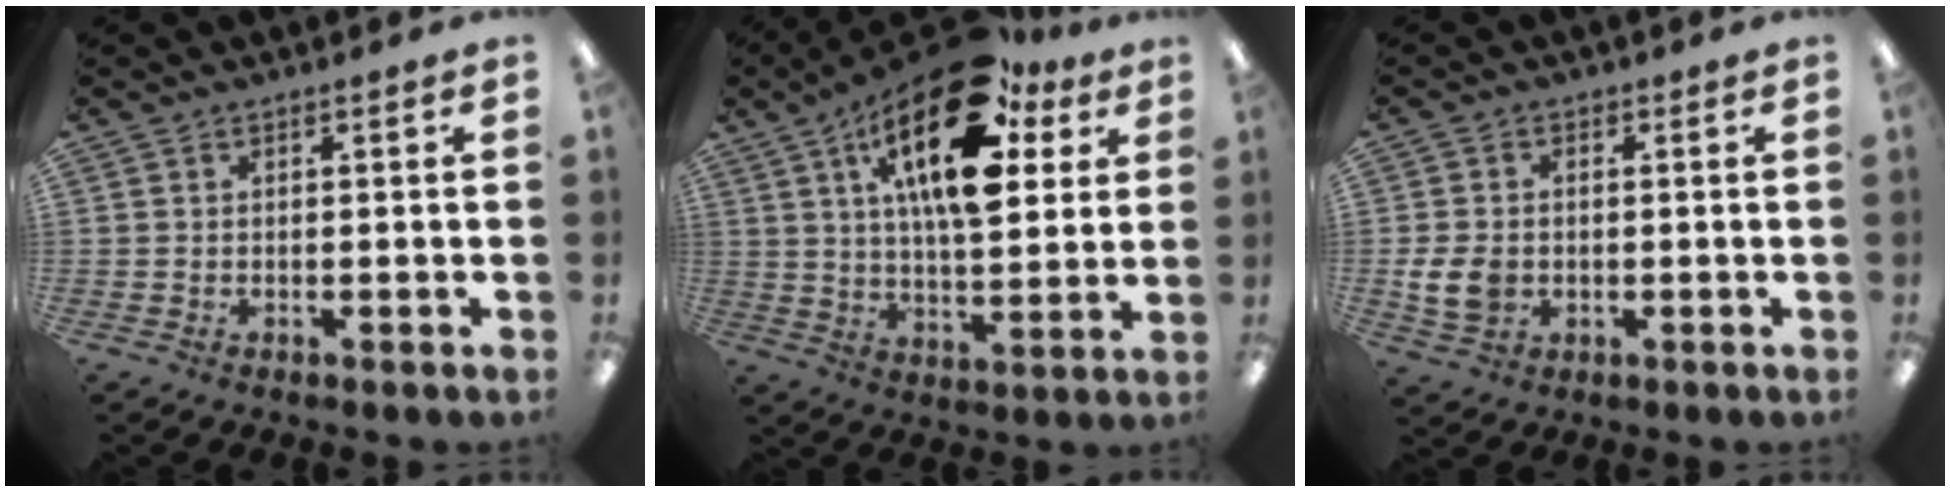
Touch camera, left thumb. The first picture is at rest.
{"total": 22.7, "force": [11.2, 10.0, 17.0], "torque": [-0.271, -0.041, 0.178]}
{"total": 7.2, "force": [-0.9, 5.9, 4.1], "torque": [-0.081, 0.003, -0.017]}